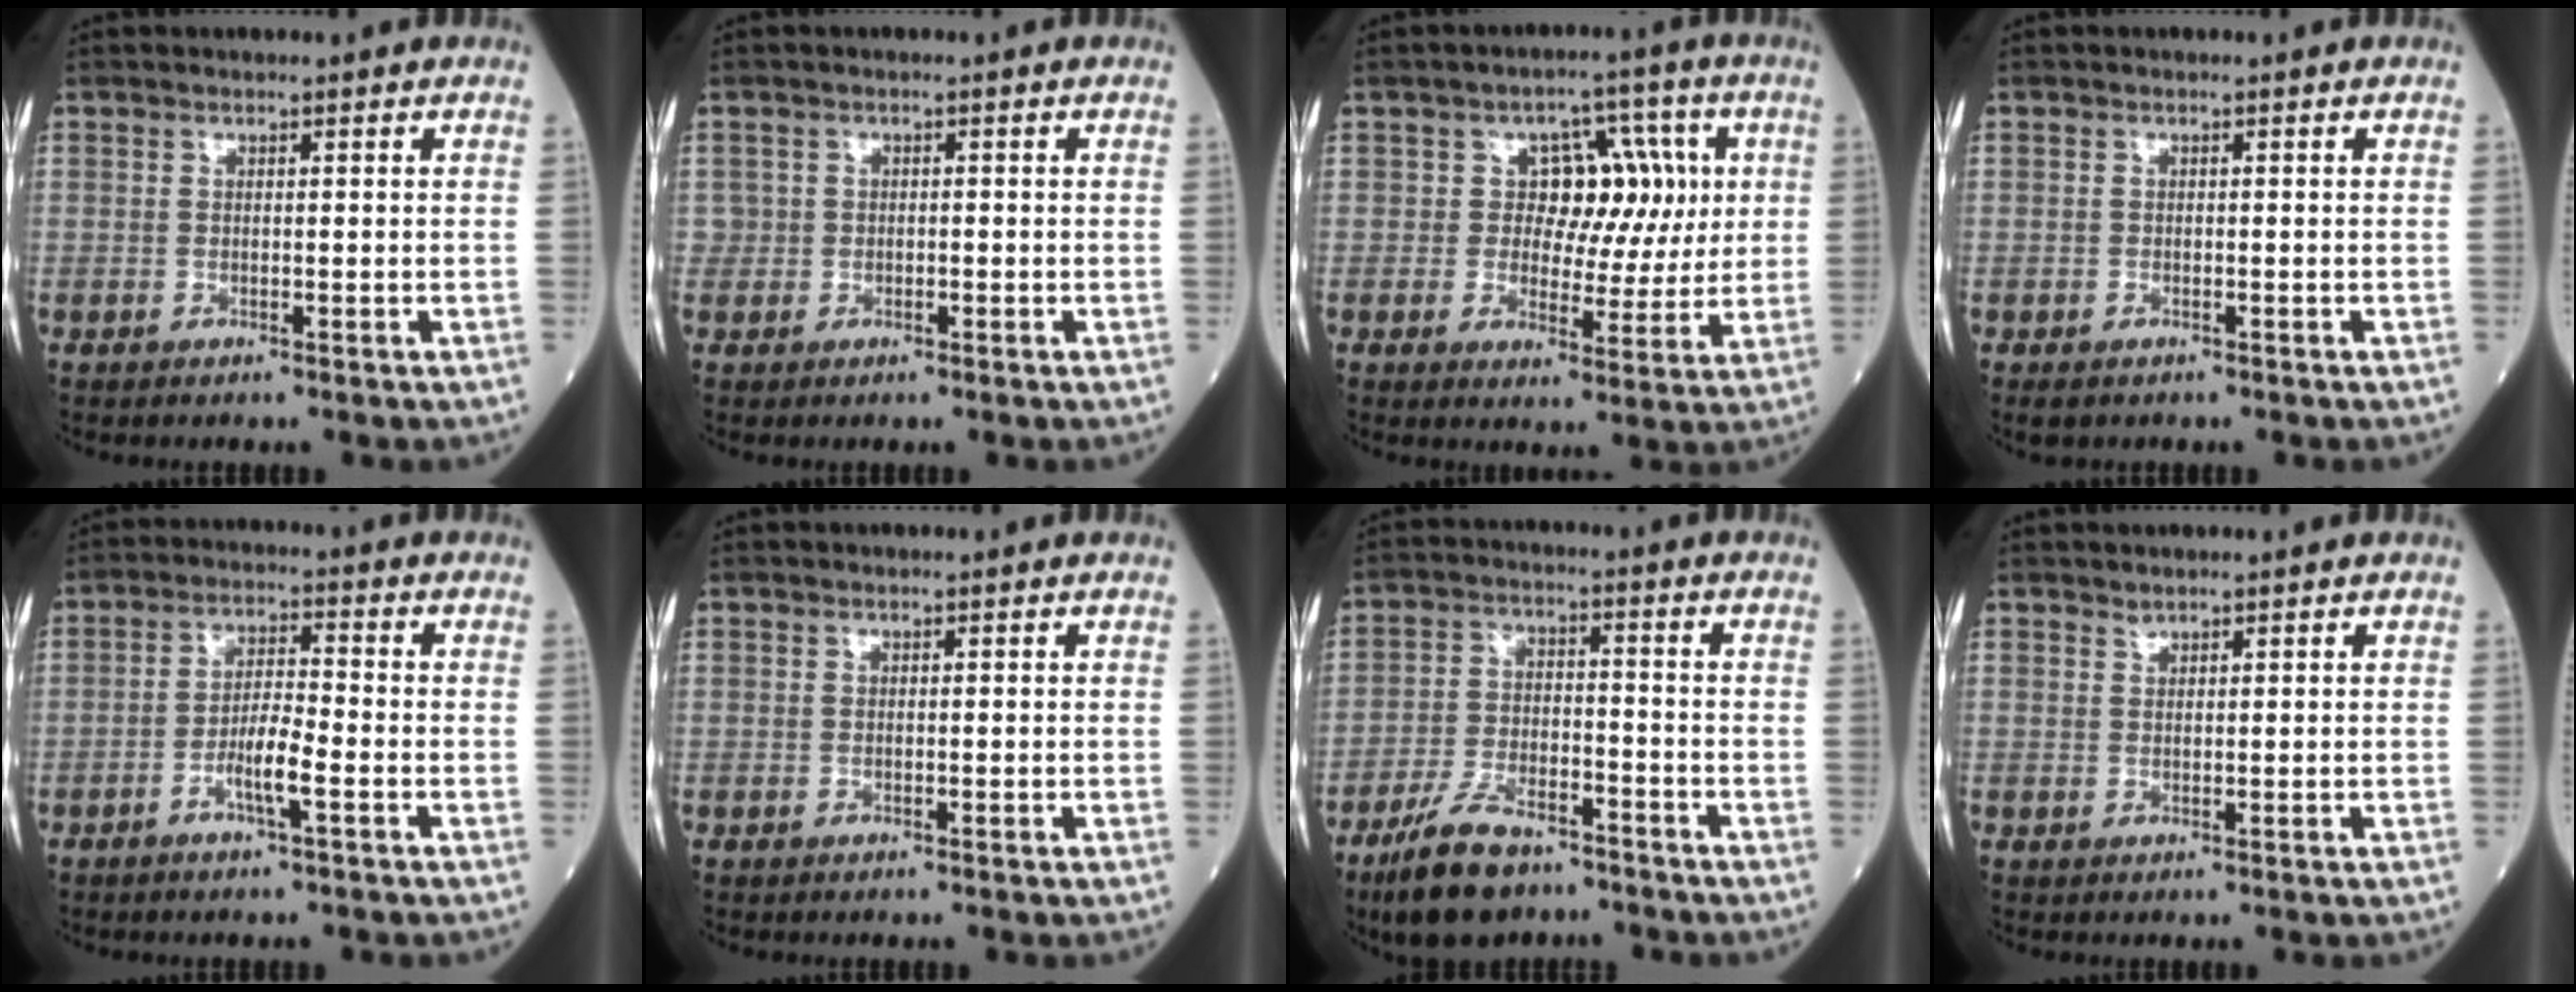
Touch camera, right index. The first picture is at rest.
{"total": 1.3, "force": [-0.2, 1.3, 0.1], "torque": [0.004, 0.006, 0.001]}
{"total": 8.6, "force": [1.6, 5.8, 6.1], "torque": [-0.068, 0.026, 0.026]}
{"total": 1.5, "force": [-0.9, 1.1, 0.5], "torque": [-0.015, -0.001, -0.010]}
{"total": 5.0, "force": [-2.3, 0.5, 4.4], "torque": [-0.091, 0.003, -0.043]}
{"total": 0.0}
{"total": 10.3, "force": [-7.7, 3.8, 5.8], "torque": [-0.124, -0.017, -0.141]}
{"total": 0.6, "force": [0.6, 0.0, 0.0], "torque": [-0.006, -0.005, 0.011]}